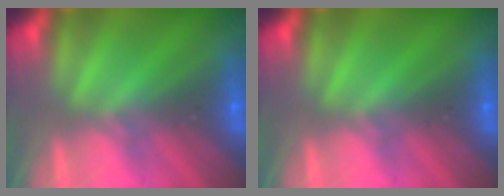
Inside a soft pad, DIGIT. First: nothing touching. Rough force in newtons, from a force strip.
{"total": 0.0}